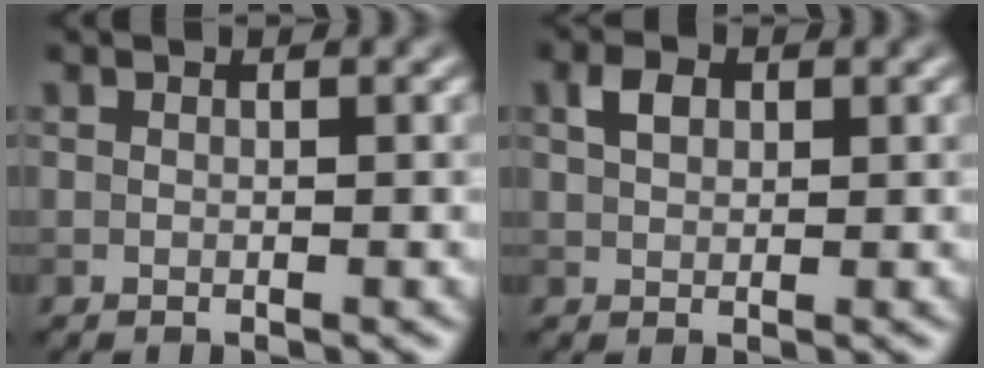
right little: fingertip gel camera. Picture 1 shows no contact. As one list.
[{"total": 2.1, "force": [0.8, 1.4, 1.3], "torque": [-0.028, 0.007, 0.014]}]